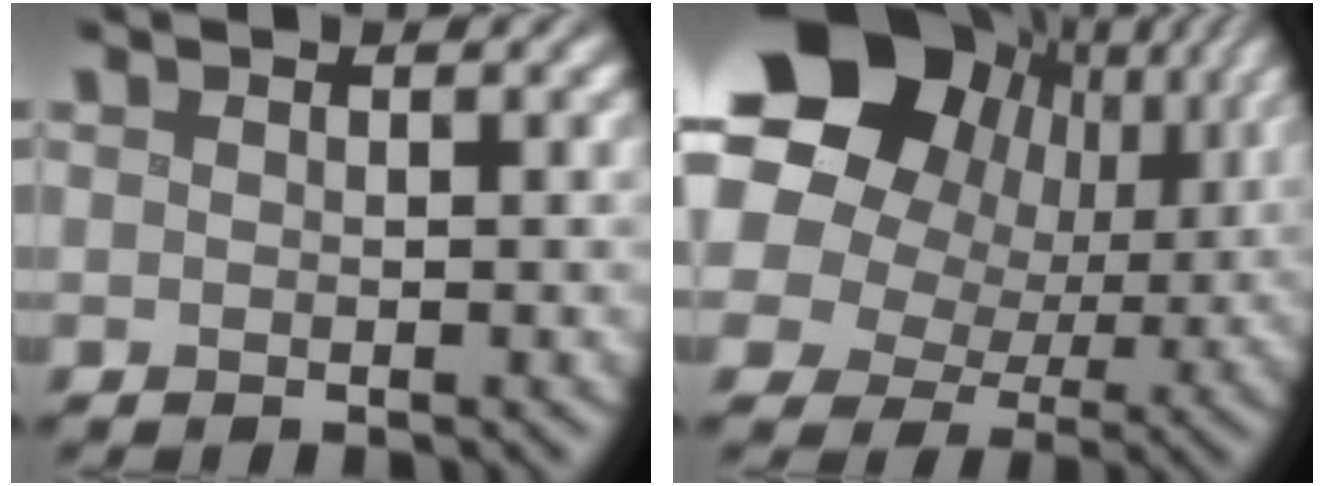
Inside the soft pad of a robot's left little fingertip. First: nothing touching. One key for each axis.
{"total": 22.0, "fx": 7.5, "fy": 17.5, "fz": 10.9, "tx": -0.225, "ty": 0.046, "tz": 0.078}